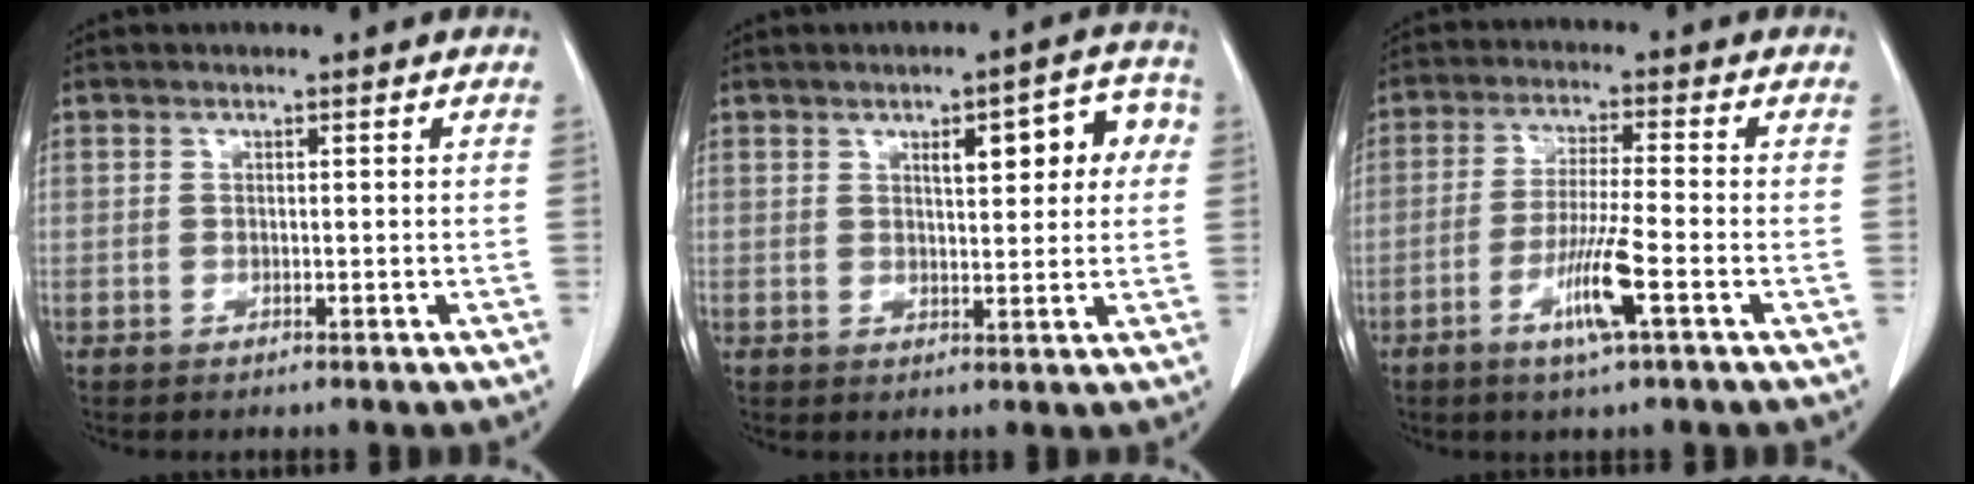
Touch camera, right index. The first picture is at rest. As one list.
[{"total": 8.2, "force": [2.5, 2.6, 7.3], "torque": [-0.086, 0.025, 0.030]}, {"total": 7.7, "force": [-3.3, -0.4, 7.0], "torque": [-0.135, -0.014, -0.064]}]